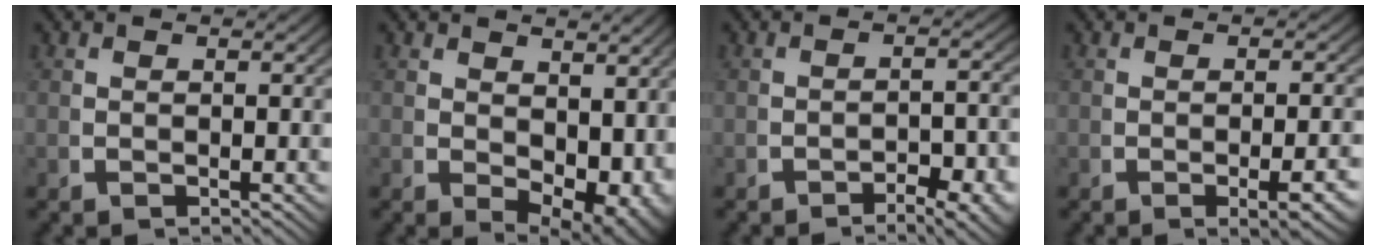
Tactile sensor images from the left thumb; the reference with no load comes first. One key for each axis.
{"total": 5.4, "fx": 0.5, "fy": 3.2, "fz": 4.3, "tx": -0.068, "ty": -0.034, "tz": 0.031}
{"total": 4.0, "fx": -2.7, "fy": 1.3, "fz": 2.6, "tx": -0.034, "ty": -0.006, "tz": -0.043}
{"total": 2.9, "fx": -1.0, "fy": 0.7, "fz": 2.6, "tx": -0.036, "ty": 0.001, "tz": -0.014}